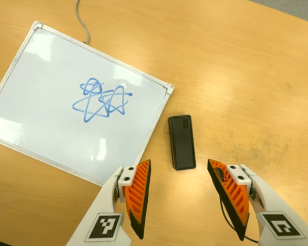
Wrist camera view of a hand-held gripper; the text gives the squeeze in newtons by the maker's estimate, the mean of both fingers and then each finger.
{"total": 0.0}